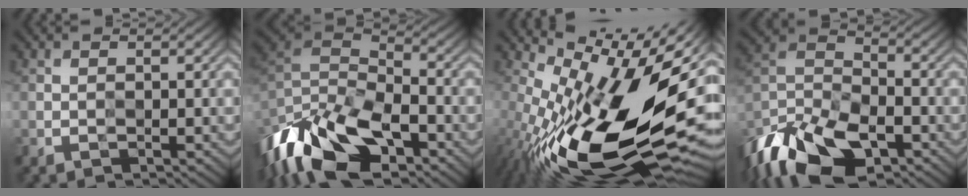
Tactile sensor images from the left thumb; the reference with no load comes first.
{"total": 15.8, "force": [-9.7, 7.1, 10.3], "torque": [-0.261, -0.018, -0.169]}
{"total": 18.1, "force": [-1.0, 7.6, 16.4], "torque": [-0.264, -0.013, -0.022]}
{"total": 14.9, "force": [-10.2, 6.8, 8.5], "torque": [-0.208, -0.015, -0.192]}